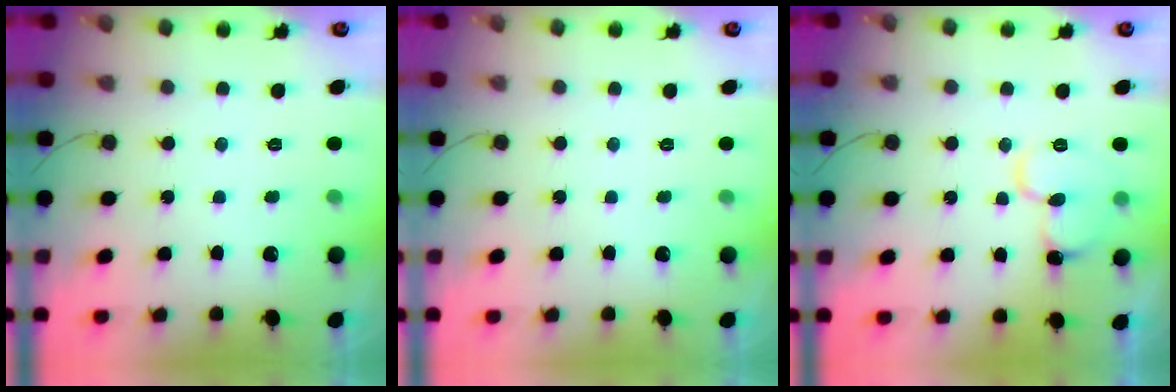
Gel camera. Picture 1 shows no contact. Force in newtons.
{"total": 0.0}
{"total": 11.9, "press": 11.8, "slide": 1.2}